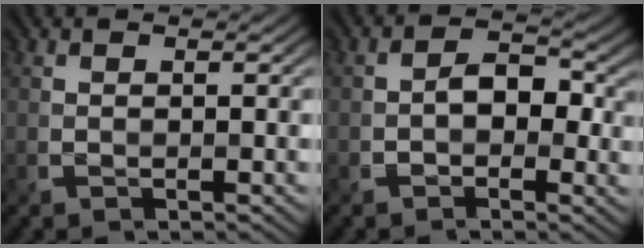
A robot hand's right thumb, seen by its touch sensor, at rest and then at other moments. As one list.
[{"total": 3.9, "force": [-0.5, 2.9, 2.5], "torque": [-0.032, -0.003, -0.009]}]